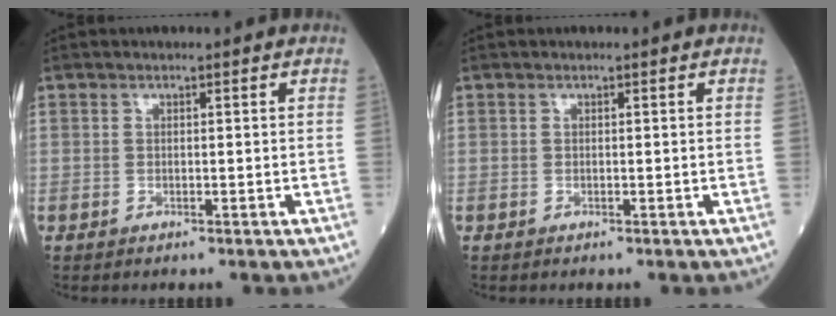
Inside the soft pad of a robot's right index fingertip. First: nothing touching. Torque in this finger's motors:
{"motor_torque": [0.00, 0.00, 0.00, 0.00]}